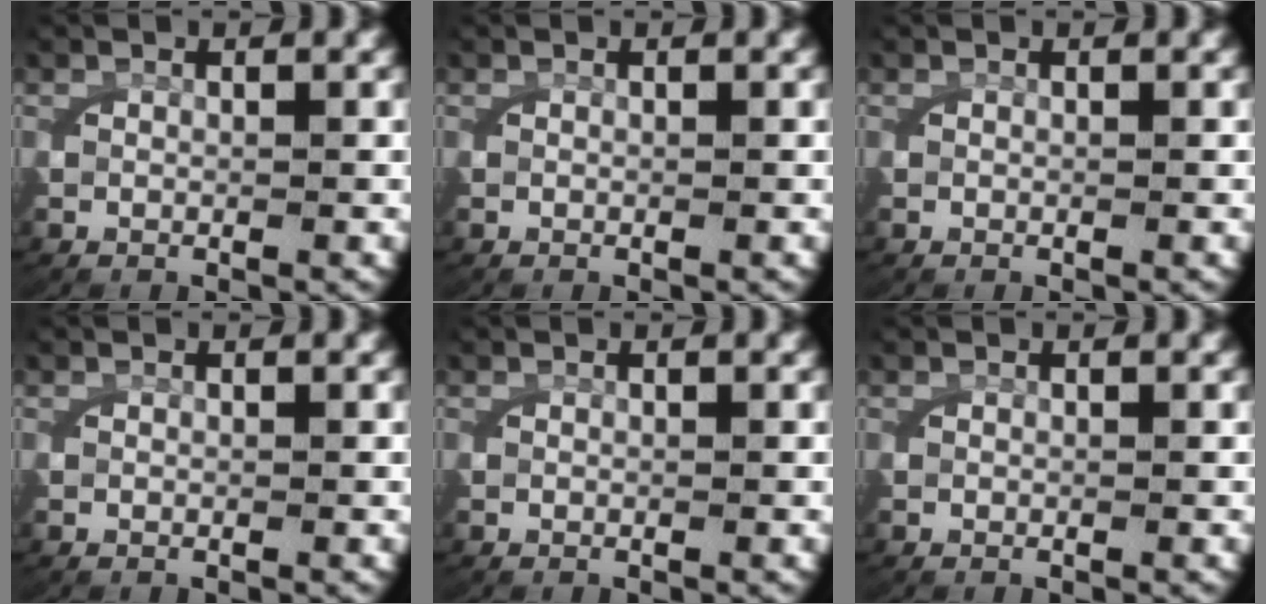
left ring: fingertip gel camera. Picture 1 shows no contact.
{"total": 0.0}
{"total": 0.0}
{"total": 0.0}
{"total": 0.0}
{"total": 0.0}